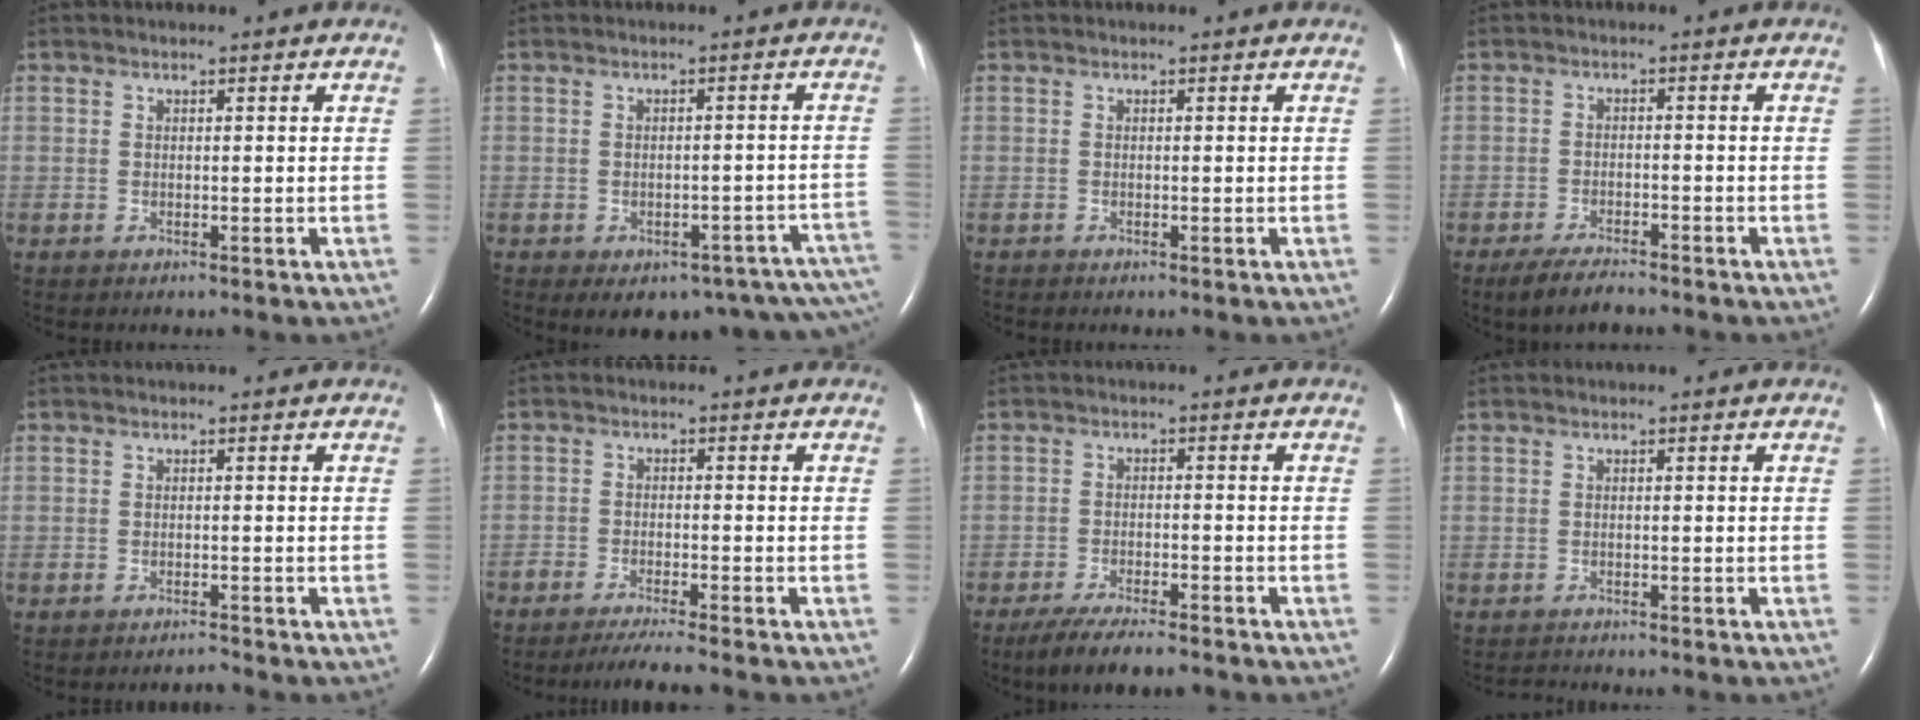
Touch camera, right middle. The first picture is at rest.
{"total": 16.7, "force": [-12.5, 7.6, 8.1], "torque": [-0.063, 0.031, -0.128]}
{"total": 0.0}
{"total": 4.7, "force": [-3.9, 0.9, 2.5], "torque": [-0.051, -0.011, -0.070]}
{"total": 0.9, "force": [-0.8, -0.2, 0.0], "torque": [-0.001, -0.005, -0.011]}
{"total": 4.8, "force": [-4.2, -0.5, 2.3], "torque": [-0.038, -0.015, -0.073]}
{"total": 7.8, "force": [-6.4, 1.2, 4.3], "torque": [-0.072, -0.018, -0.106]}
{"total": 1.0, "force": [-0.9, -0.1, -0.2], "torque": [-0.002, -0.009, -0.014]}